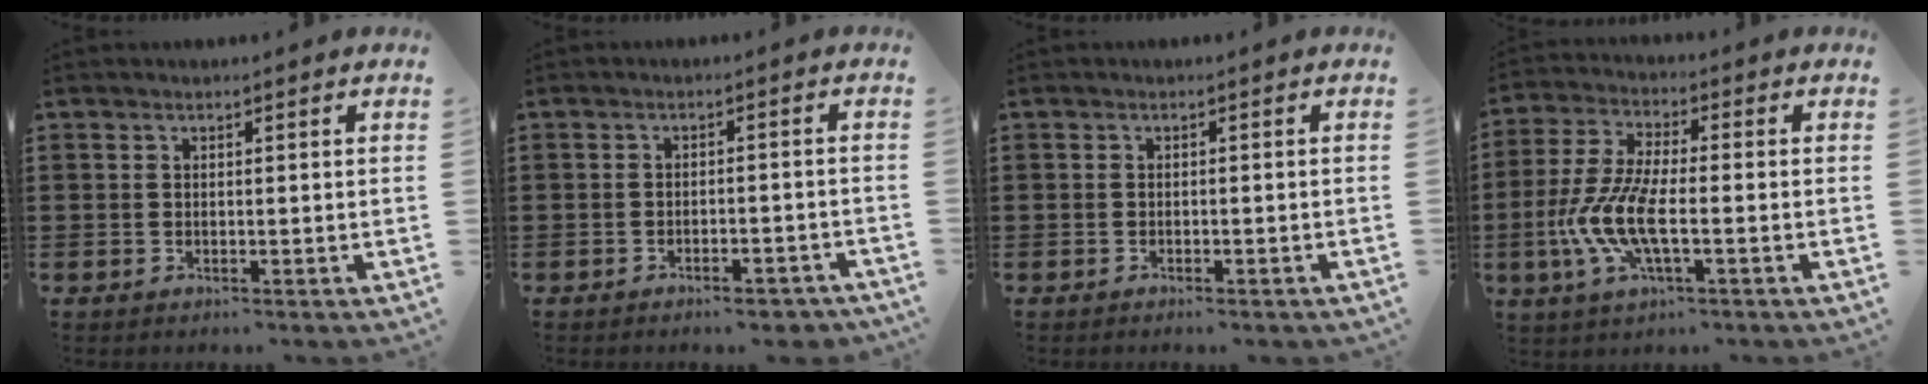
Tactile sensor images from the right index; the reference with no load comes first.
{"total": 3.1, "force": [-2.8, 0.5, 1.2], "torque": [-0.020, 0.002, -0.054]}
{"total": 0.7, "force": [-0.6, 0.1, 0.3], "torque": [-0.009, -0.003, -0.012]}
{"total": 9.1, "force": [-2.8, 3.3, 8.0], "torque": [-0.192, -0.014, -0.058]}